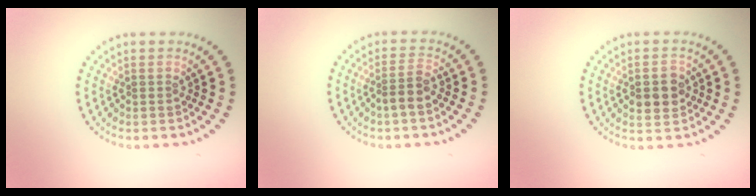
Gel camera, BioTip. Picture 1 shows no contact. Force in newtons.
{"total": 2.0, "press": 1.6, "slide": 1.1}
{"total": 3.1, "press": 3.1, "slide": 0.3}